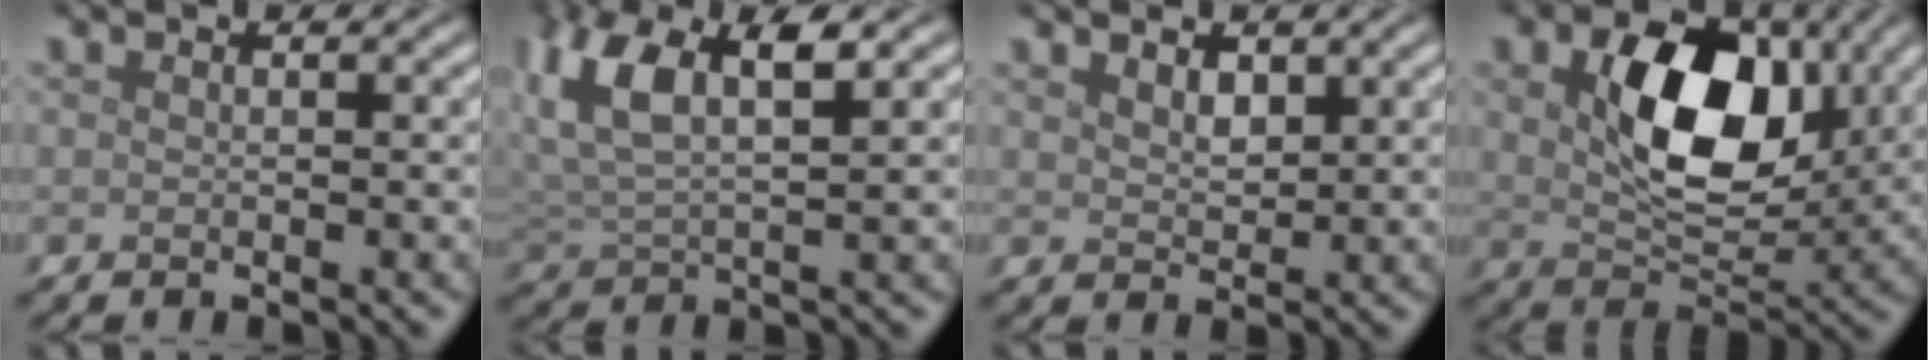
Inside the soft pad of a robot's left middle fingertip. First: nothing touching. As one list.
[{"total": 7.5, "force": [3.5, 3.1, 5.8], "torque": [-0.132, 0.011, 0.062]}, {"total": 1.6, "force": [1.2, 0.9, 0.7], "torque": [-0.018, -0.004, 0.026]}, {"total": 10.0, "force": [2.6, 6.3, 7.4], "torque": [-0.134, -0.004, 0.049]}]